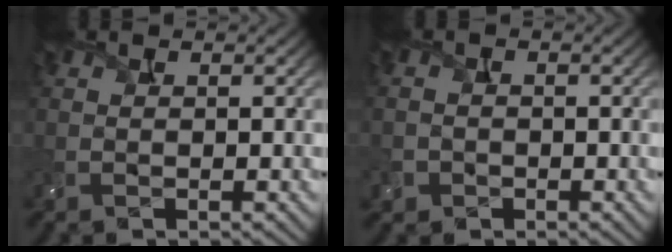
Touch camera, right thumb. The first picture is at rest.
{"total": 1.9, "force": [-0.8, 1.7, 0.3], "torque": [0.001, -0.001, -0.020]}